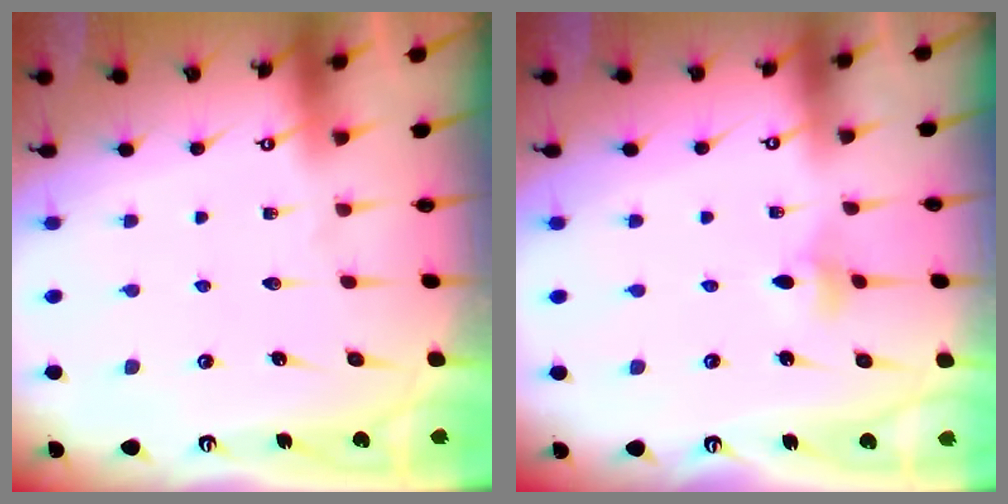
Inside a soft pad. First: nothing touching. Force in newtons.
{"total": 3.2, "press": 3.1, "slide": 0.7}